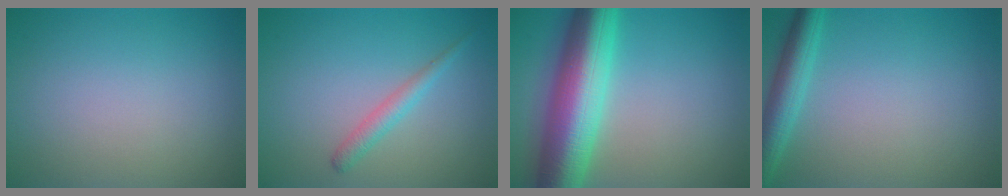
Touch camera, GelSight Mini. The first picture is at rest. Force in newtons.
{"total": 1.8, "press": 1.8, "slide": 0.1}
{"total": 10.9, "press": 10.9, "slide": 0.1}
{"total": 3.6, "press": 3.6, "slide": 0.2}